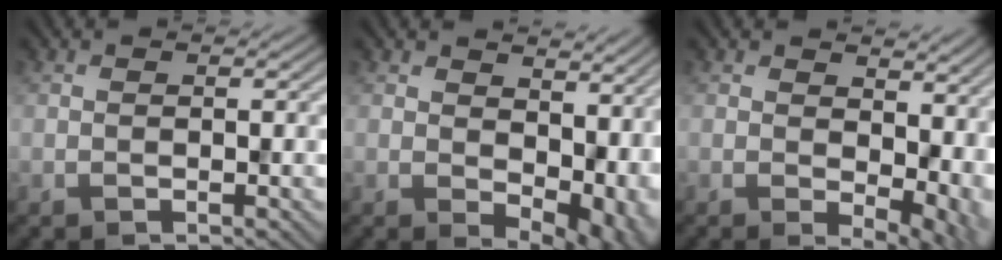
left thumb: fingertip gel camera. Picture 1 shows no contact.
{"total": 11.9, "force": [1.9, 7.7, 8.9], "torque": [-0.108, -0.033, 0.070]}
{"total": 10.4, "force": [1.7, 6.3, 8.0], "torque": [-0.106, -0.022, 0.056]}